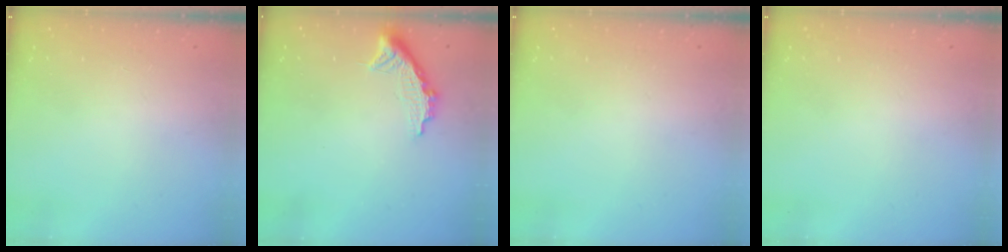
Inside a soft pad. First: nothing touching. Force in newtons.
{"total": 9.5, "press": 9.5, "slide": 0.5}
{"total": 0.0}
{"total": 0.0}